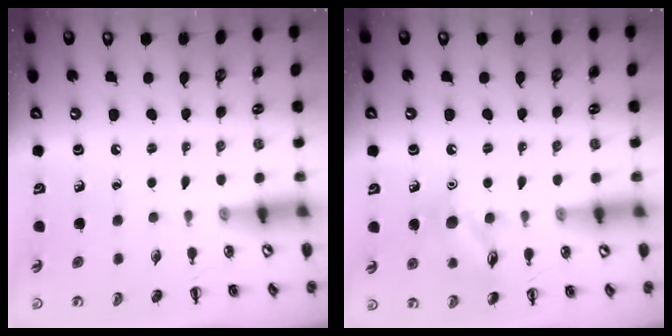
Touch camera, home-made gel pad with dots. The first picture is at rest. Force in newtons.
{"total": 10.5, "press": 10.5, "slide": 0.6}